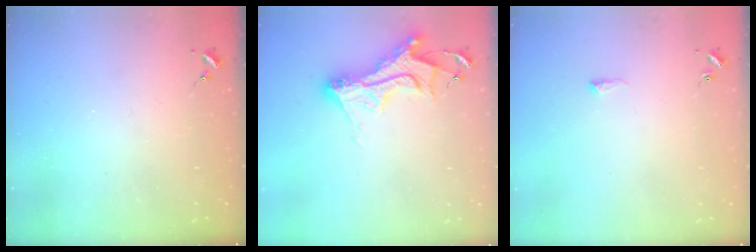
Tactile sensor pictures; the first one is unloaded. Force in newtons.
{"total": 12.5, "press": 12.4, "slide": 1.1}
{"total": 6.1, "press": 6.1, "slide": 0.8}